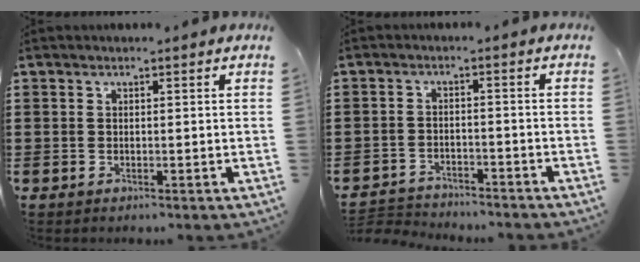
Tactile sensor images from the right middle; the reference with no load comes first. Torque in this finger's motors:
{"motor_torque": [0.12, -0.49, 0.03, 0.04]}